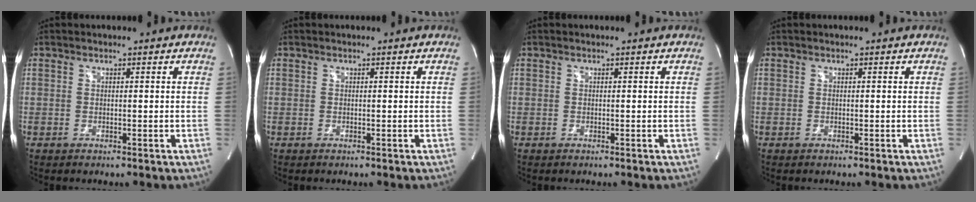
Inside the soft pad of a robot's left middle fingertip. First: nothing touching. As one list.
[{"total": 0.0}, {"total": 0.0}, {"total": 0.0}]